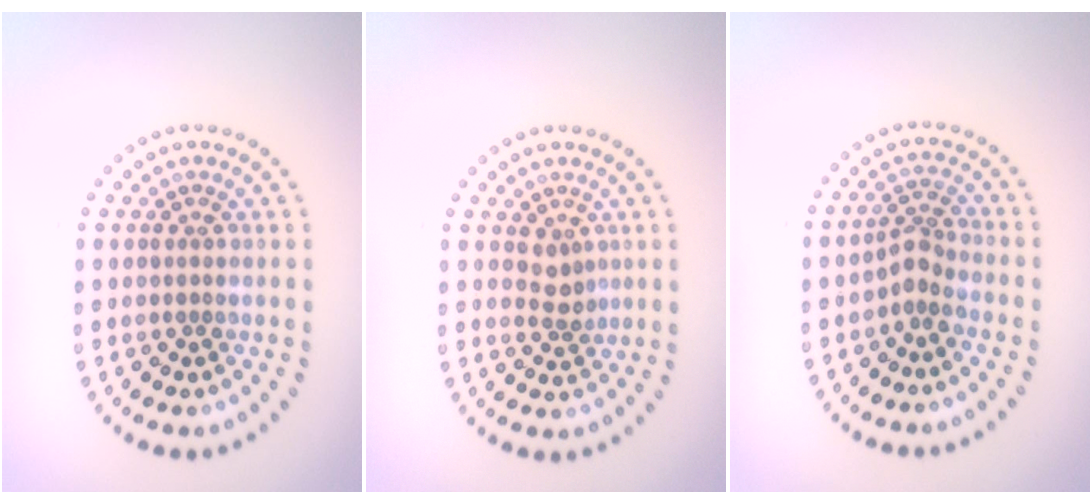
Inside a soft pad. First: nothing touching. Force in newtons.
{"total": 1.7, "press": 1.4, "slide": 1.0}
{"total": 2.0, "press": 1.4, "slide": 1.4}